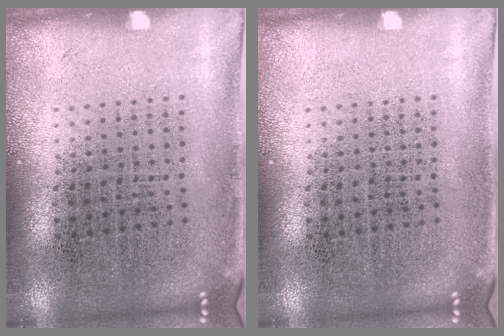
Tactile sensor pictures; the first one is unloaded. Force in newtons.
{"total": 0.0}